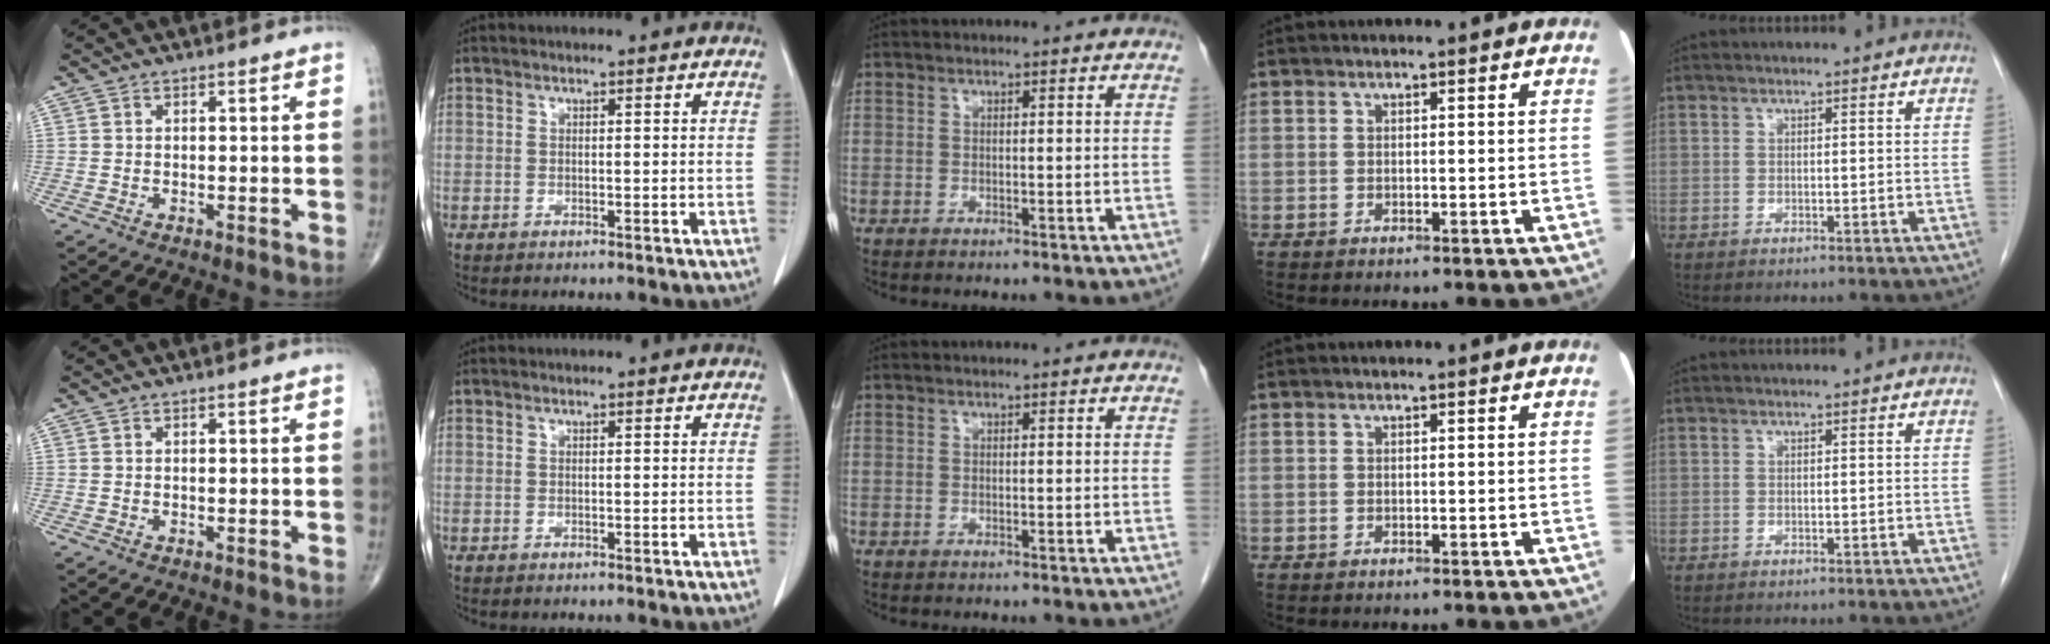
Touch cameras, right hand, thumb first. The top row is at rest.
{}